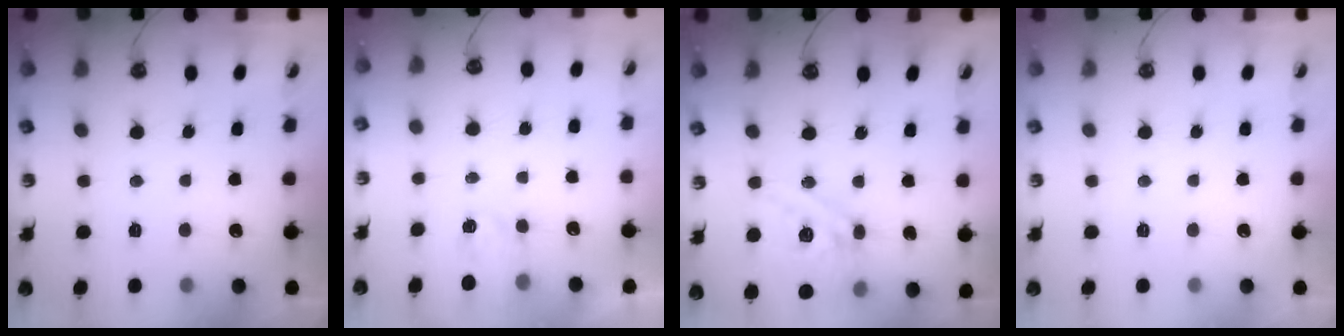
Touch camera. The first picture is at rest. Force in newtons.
{"total": 3.0, "press": 2.9, "slide": 0.3}
{"total": 15.0, "press": 15.0, "slide": 1.4}
{"total": 0.0}